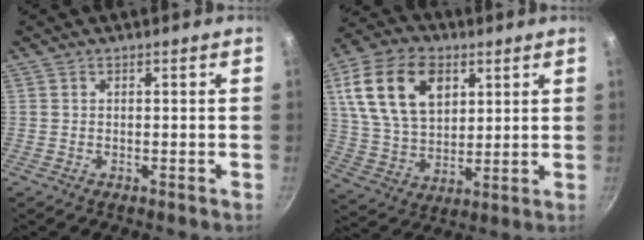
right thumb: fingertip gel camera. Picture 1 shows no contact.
{"total": 17.9, "force": [6.4, 11.7, 11.9], "torque": [-0.200, -0.010, 0.120]}